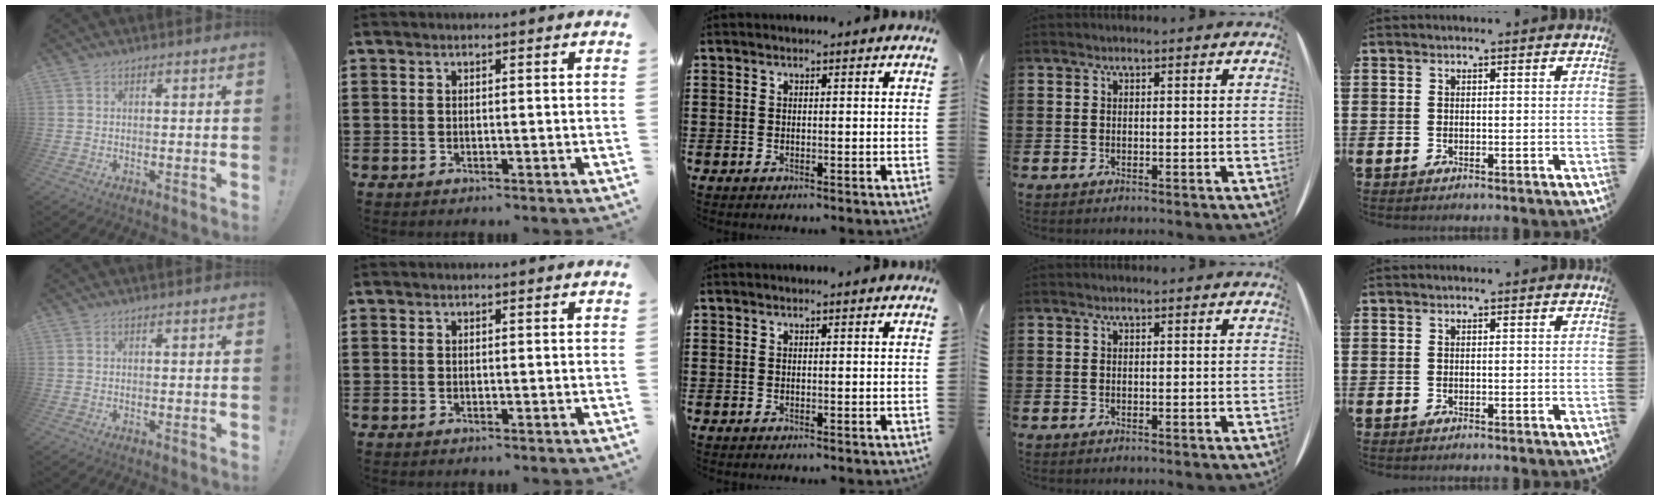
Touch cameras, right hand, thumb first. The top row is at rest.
{}